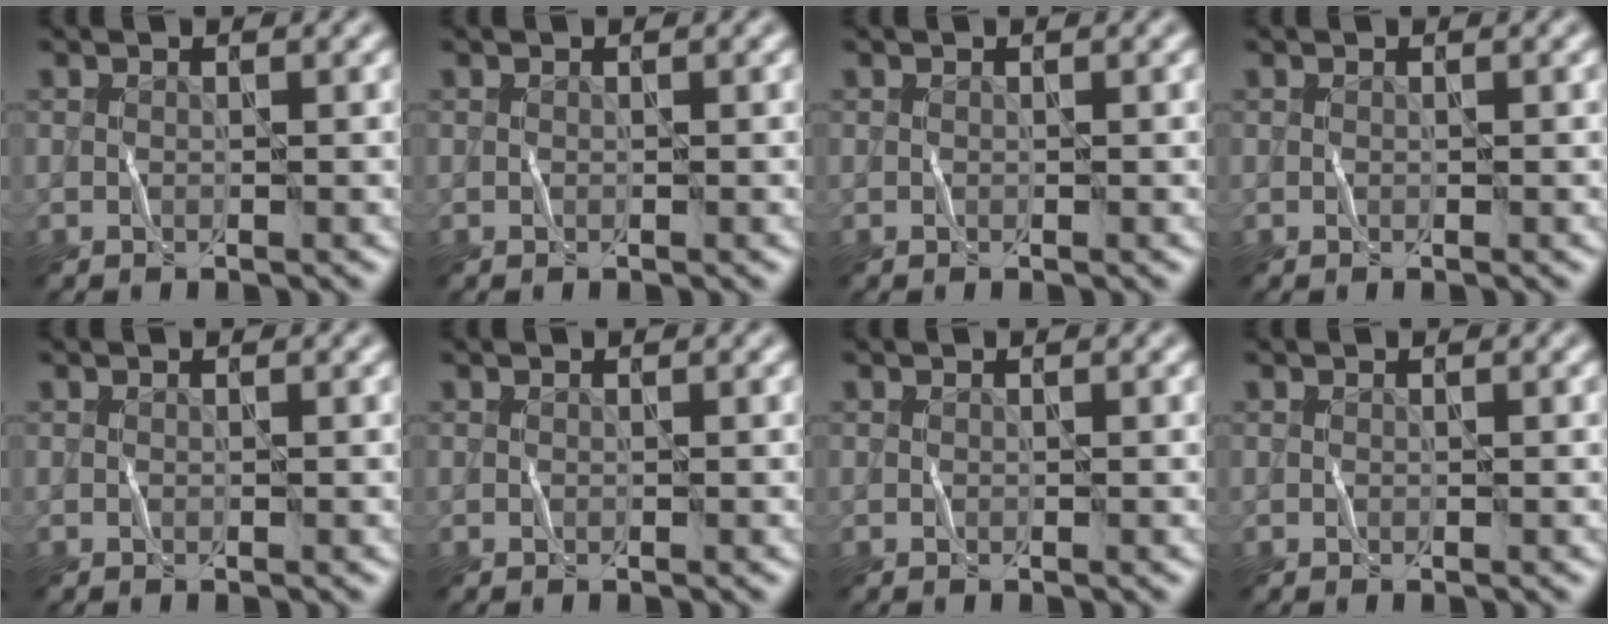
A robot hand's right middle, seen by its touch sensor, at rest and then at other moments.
{"total": 0.0}
{"total": 0.0}
{"total": 0.0}
{"total": 0.0}
{"total": 0.0}
{"total": 0.0}
{"total": 0.0}